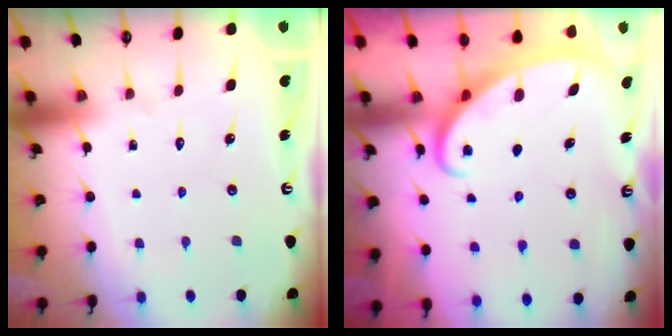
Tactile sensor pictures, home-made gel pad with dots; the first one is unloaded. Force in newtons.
{"total": 2.6, "press": 2.6, "slide": 0.4}